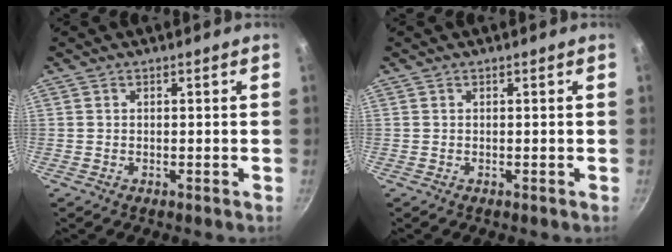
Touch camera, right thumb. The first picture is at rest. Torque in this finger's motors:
{"motor_torque": [0.00, 0.00, 0.00, 0.00, 0.00]}